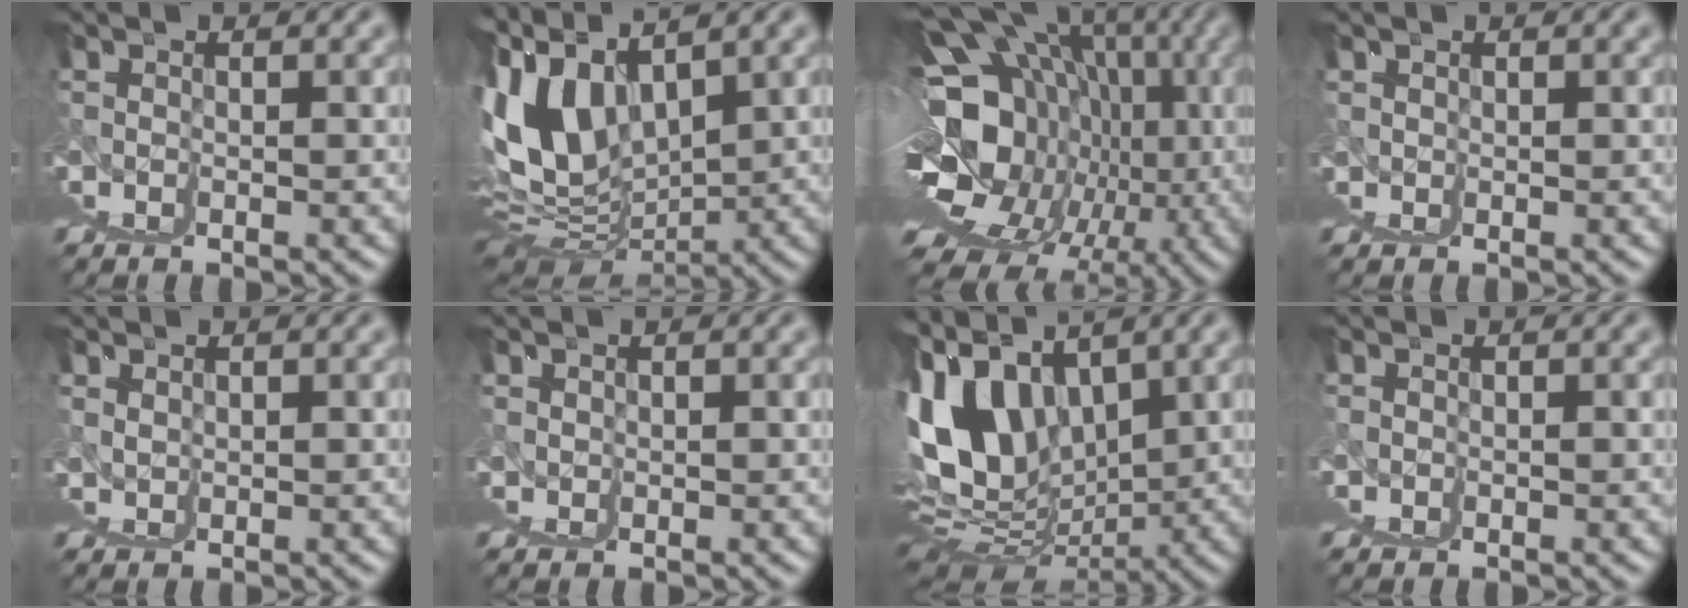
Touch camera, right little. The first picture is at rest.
{"total": 9.4, "force": [5.0, 2.3, 7.6], "torque": [-0.126, 0.020, 0.096]}
{"total": 16.9, "force": [2.2, 8.3, 14.5], "torque": [-0.182, -0.002, 0.061]}
{"total": 2.8, "force": [1.3, 2.4, 0.8], "torque": [-0.012, -0.003, 0.018]}
{"total": 3.2, "force": [2.1, 2.3, 0.5], "torque": [-0.011, -0.007, 0.038]}
{"total": 3.3, "force": [1.7, 2.8, 0.7], "torque": [-0.012, -0.007, 0.026]}
{"total": 11.1, "force": [5.2, 3.9, 9.0], "torque": [-0.146, 0.016, 0.098]}
{"total": 0.5, "force": [0.4, 0.3, -0.2], "torque": [0.008, 0.001, 0.004]}